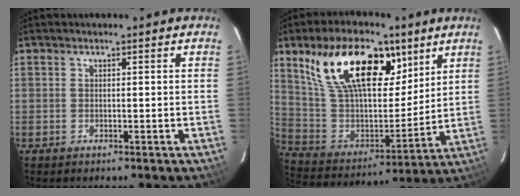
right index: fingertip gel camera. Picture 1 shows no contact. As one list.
[{"total": 24.2, "force": [12.6, 12.1, 16.7], "torque": [-0.316, 0.029, 0.234]}]